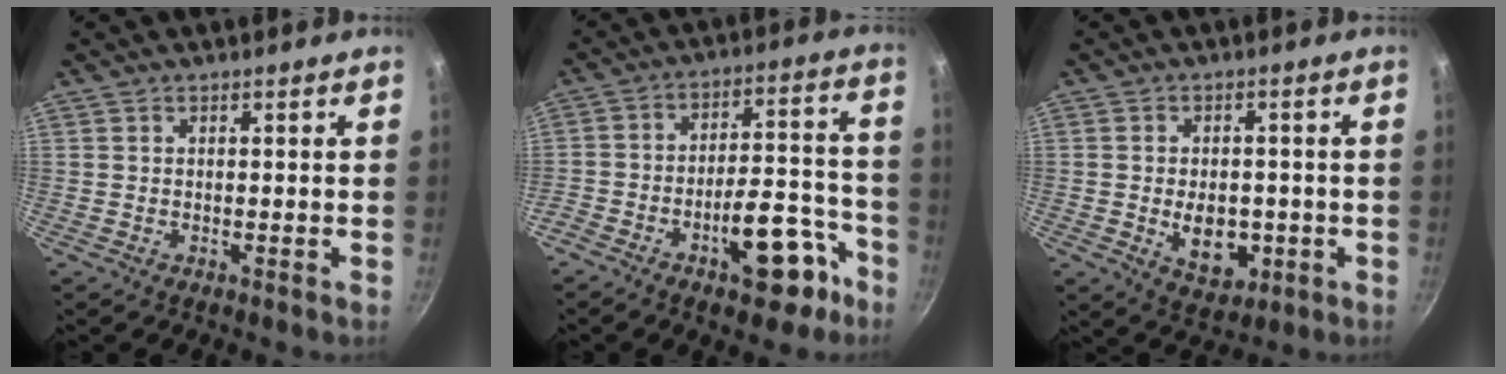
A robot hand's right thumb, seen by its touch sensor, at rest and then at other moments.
{"total": 14.4, "force": [-8.2, 6.5, 9.9], "torque": [-0.111, 0.081, -0.112]}
{"total": 8.5, "force": [-1.7, 5.8, 6.0], "torque": [-0.065, 0.000, -0.013]}